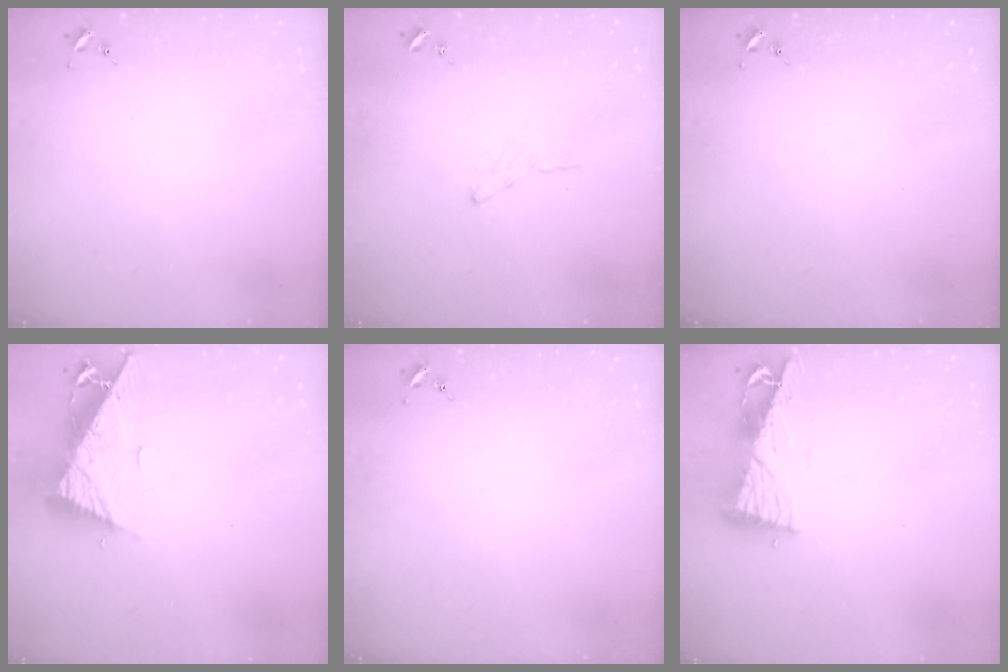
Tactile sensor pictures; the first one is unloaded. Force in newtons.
{"total": 4.3, "press": 4.2, "slide": 0.4}
{"total": 0.0}
{"total": 11.7, "press": 11.6, "slide": 0.9}
{"total": 0.0}
{"total": 9.3, "press": 9.3, "slide": 1.0}